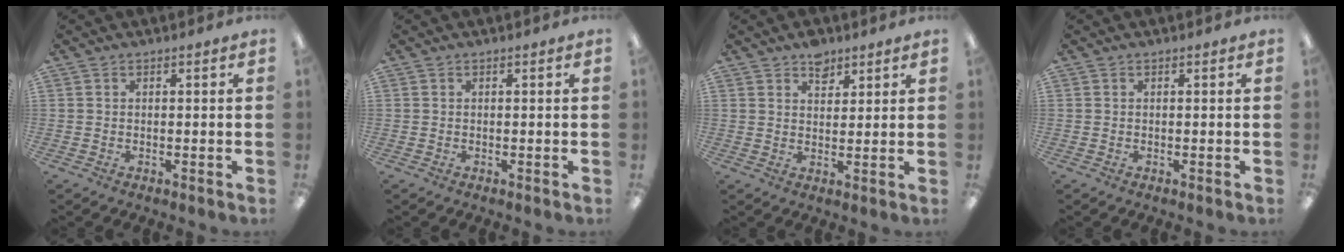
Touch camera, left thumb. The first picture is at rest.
{"total": 0.0}
{"total": 4.8, "force": [3.6, 2.7, 1.7], "torque": [-0.009, -0.019, 0.061]}
{"total": 0.0}